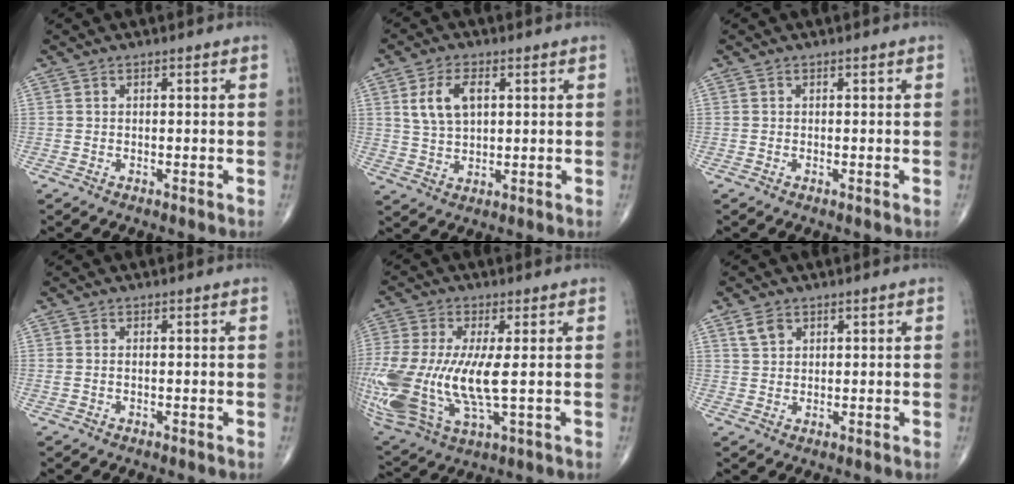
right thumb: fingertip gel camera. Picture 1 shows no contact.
{"total": 7.5, "force": [2.3, 4.2, 5.8], "torque": [-0.108, -0.004, 0.049]}
{"total": 0.0}
{"total": 1.0, "force": [0.0, 0.5, 0.9], "torque": [-0.028, 0.004, 0.003]}
{"total": 22.6, "force": [-1.4, 9.3, 20.6], "torque": [-0.517, -0.031, -0.013]}
{"total": 2.9, "force": [1.7, 2.0, 1.4], "torque": [-0.021, -0.004, 0.036]}